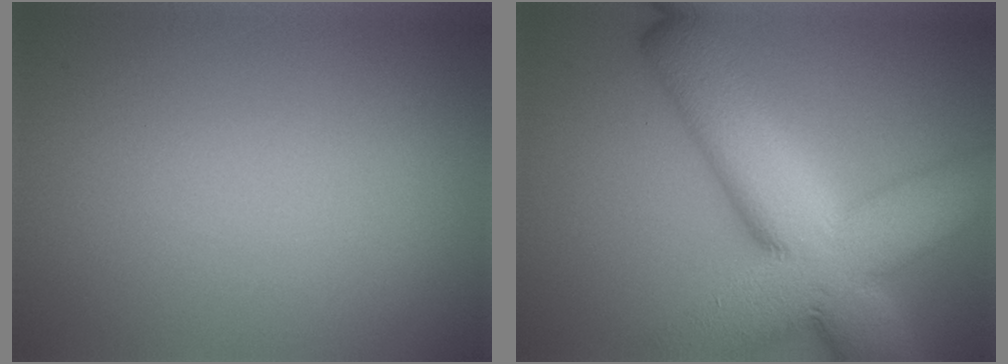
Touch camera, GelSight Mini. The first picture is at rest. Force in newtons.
{"total": 14.8, "press": 14.8, "slide": 0.9}